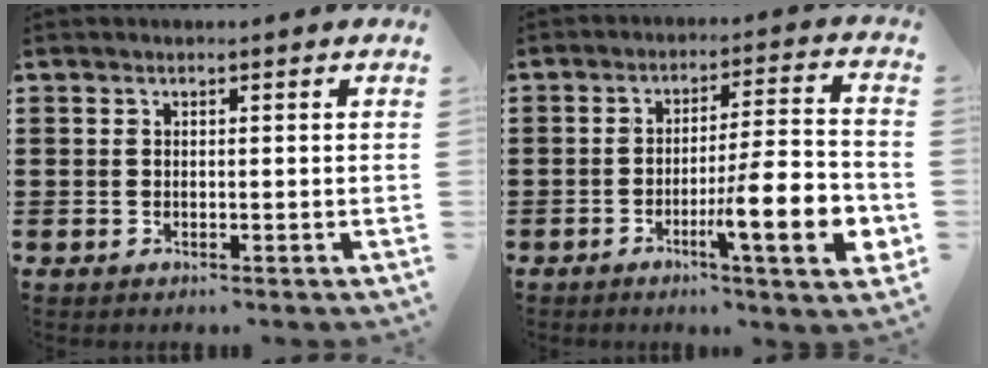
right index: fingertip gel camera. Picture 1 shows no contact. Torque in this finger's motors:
{"motor_torque": [2.14, 0.00, 0.44, 0.15]}